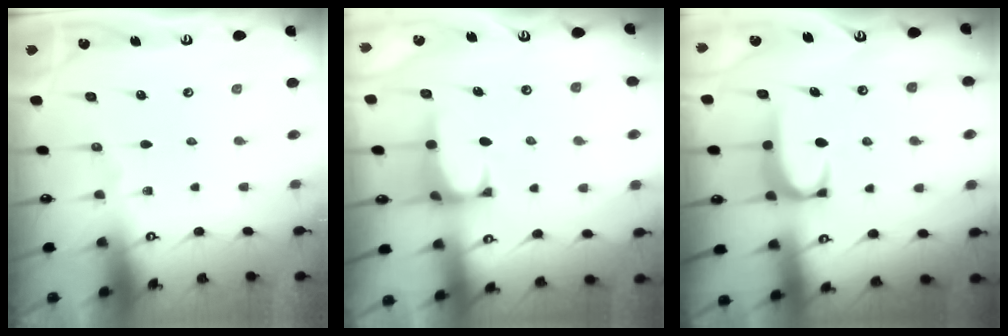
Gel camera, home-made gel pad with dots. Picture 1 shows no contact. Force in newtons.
{"total": 1.3, "press": 1.2, "slide": 0.6}
{"total": 2.0, "press": 1.9, "slide": 0.6}